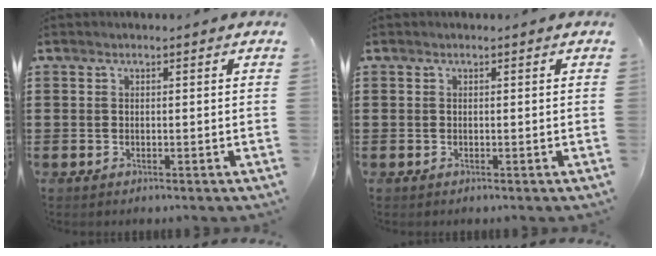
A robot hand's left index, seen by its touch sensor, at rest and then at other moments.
{"total": 0.0}